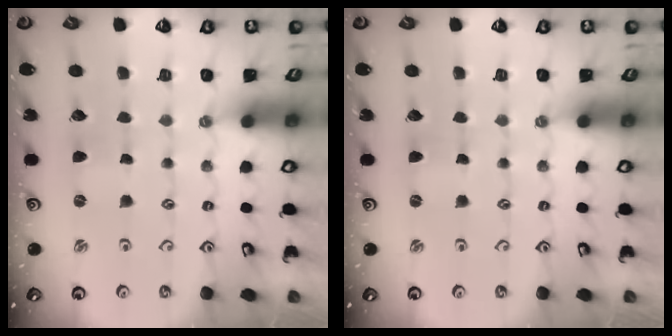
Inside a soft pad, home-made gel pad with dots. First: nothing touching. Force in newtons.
{"total": 0.0}